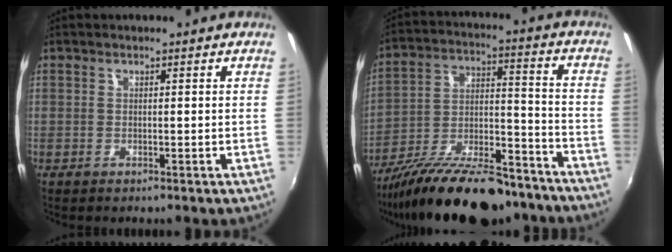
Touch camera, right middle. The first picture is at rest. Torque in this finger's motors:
{"motor_torque": [1.07, -1.07, 0.63, 0.13]}